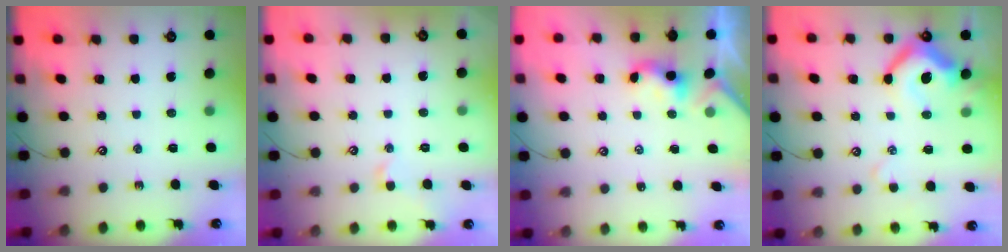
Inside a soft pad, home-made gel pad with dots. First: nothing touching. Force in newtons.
{"total": 0.8, "press": 0.6, "slide": 0.5}
{"total": 1.1, "press": 1.0, "slide": 0.2}
{"total": 8.4, "press": 8.2, "slide": 1.6}